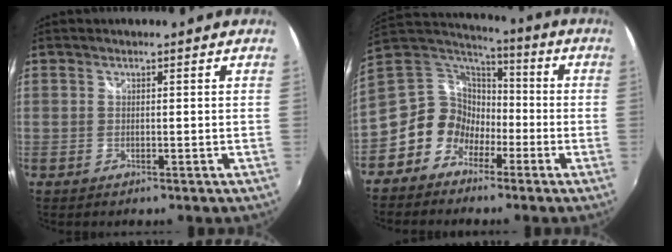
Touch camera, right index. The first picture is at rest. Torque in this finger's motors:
{"motor_torque": [1.06, -0.71, 0.41, 0.04]}